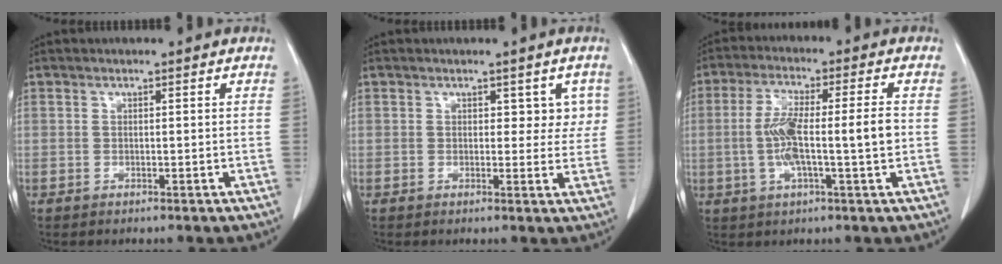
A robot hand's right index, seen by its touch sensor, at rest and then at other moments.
{"total": 3.3, "force": [1.2, 2.2, 2.1], "torque": [-0.006, 0.003, 0.013]}
{"total": 9.7, "force": [-0.7, 0.9, 9.6], "torque": [-0.181, 0.010, -0.017]}